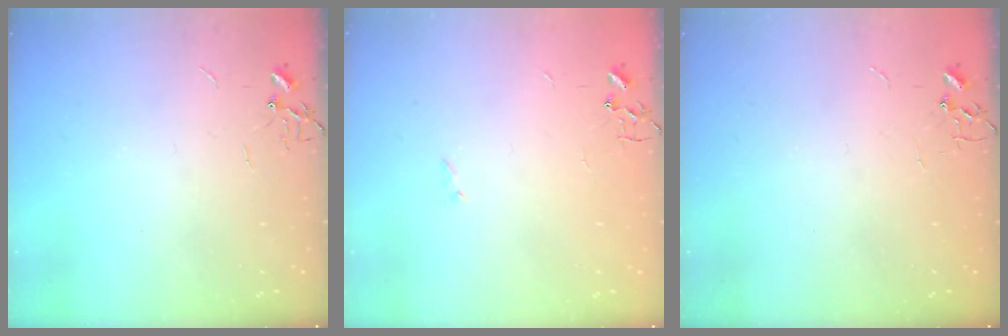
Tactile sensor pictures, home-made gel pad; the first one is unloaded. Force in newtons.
{"total": 0.9, "press": 0.9, "slide": 0.2}
{"total": 0.0}